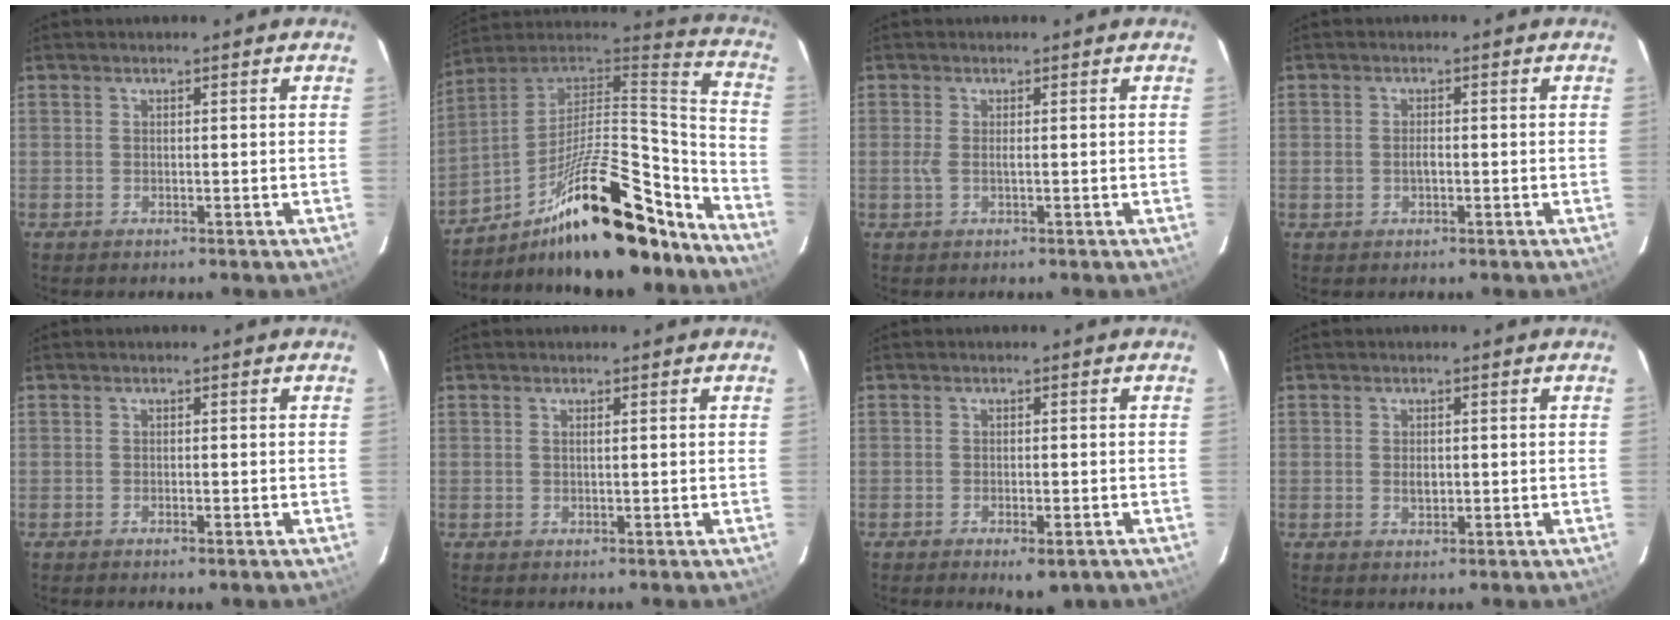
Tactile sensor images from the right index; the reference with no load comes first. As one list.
[{"total": 27.9, "force": [-19.2, 8.8, 18.2], "torque": [-0.274, 0.011, -0.306]}, {"total": 1.5, "force": [-0.1, 0.0, 1.5], "torque": [-0.032, -0.002, -0.003]}, {"total": 1.6, "force": [-0.4, 1.0, 1.2], "torque": [-0.023, 0.002, -0.007]}, {"total": 0.7, "force": [-0.6, 0.2, 0.4], "torque": [-0.008, 0.000, -0.010]}, {"total": 0.6, "force": [0.2, -0.1, 0.5], "torque": [-0.011, 0.002, 0.004]}, {"total": 4.3, "force": [-2.7, 1.7, 2.9], "torque": [-0.051, -0.010, -0.036]}, {"total": 1.7, "force": [-0.1, 1.3, 1.2], "torque": [-0.020, -0.001, 0.001]}]